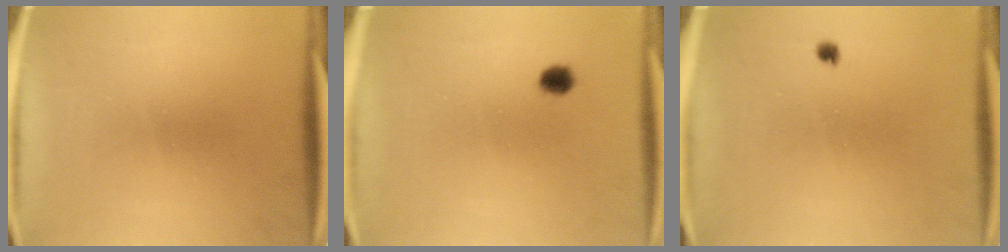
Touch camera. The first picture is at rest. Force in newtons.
{"total": 2.4}
{"total": 1.0}